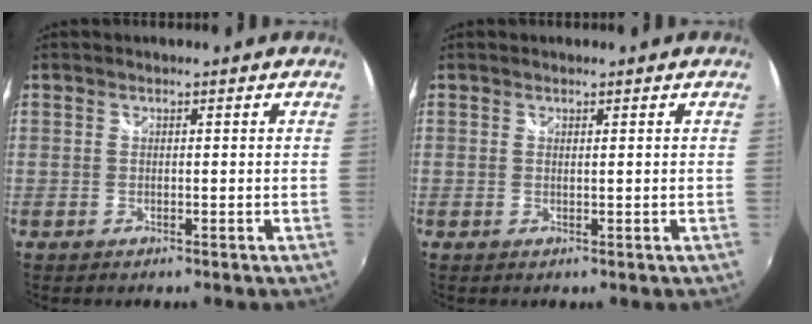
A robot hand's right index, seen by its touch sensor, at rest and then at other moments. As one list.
[{"total": 0.6, "force": [0.2, -0.5, -0.3], "torque": [0.004, -0.002, 0.002]}]